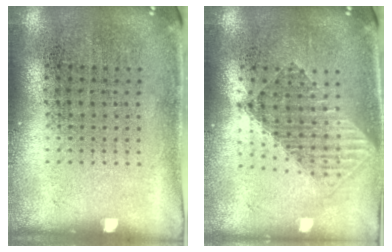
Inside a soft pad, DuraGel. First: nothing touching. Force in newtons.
{"total": 1.6, "press": 1.4, "slide": 0.7}